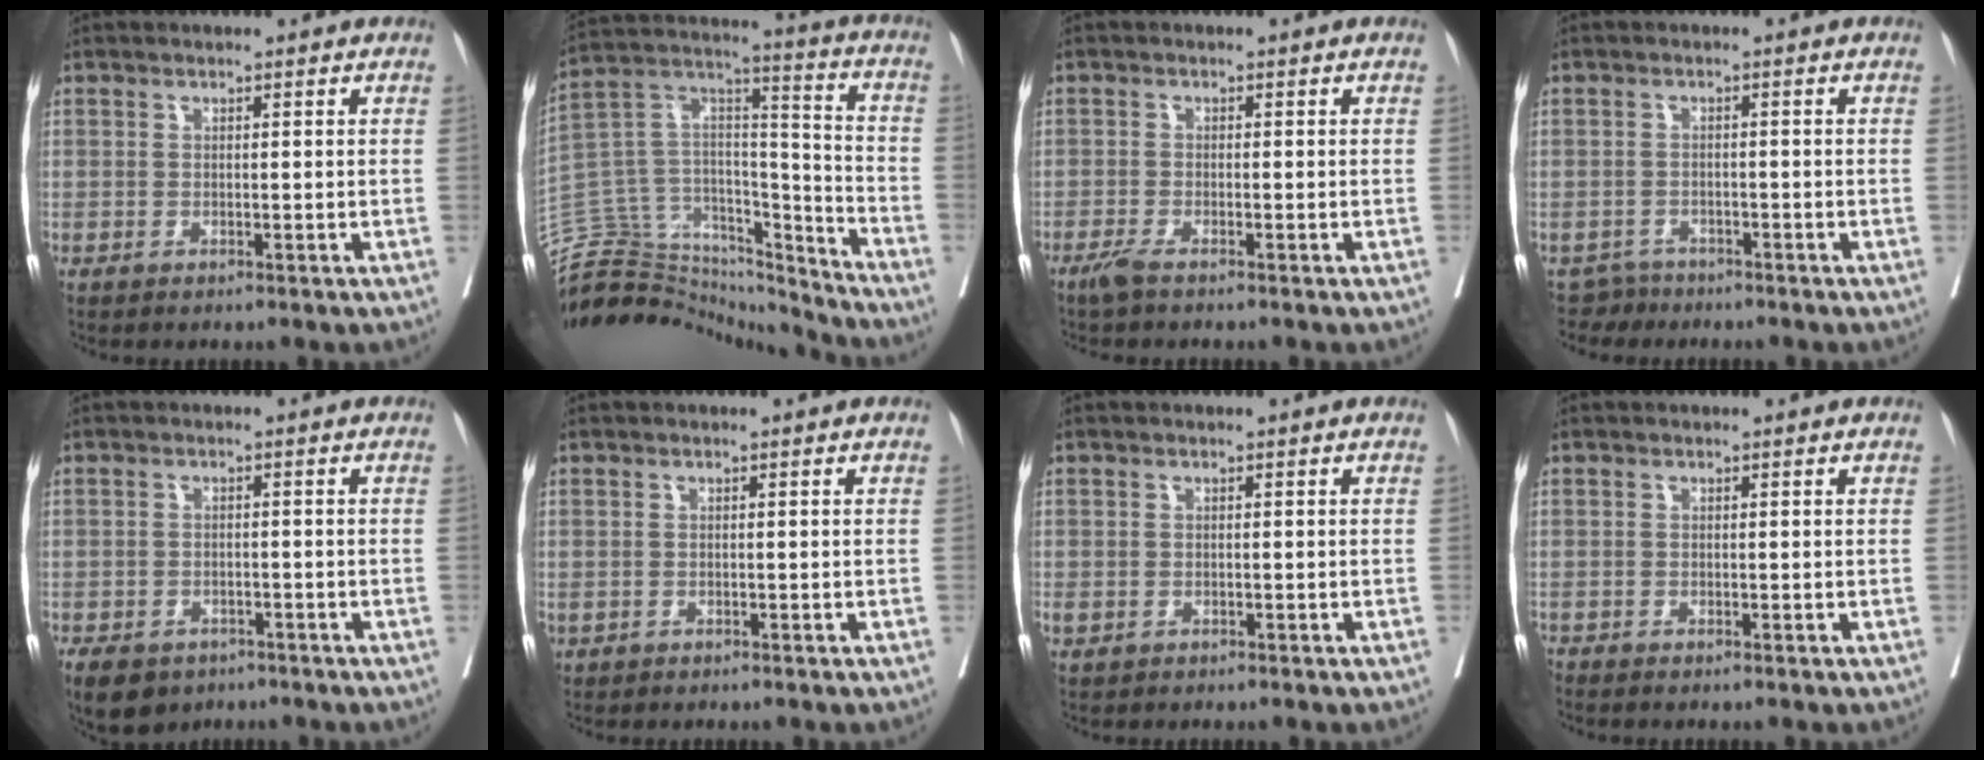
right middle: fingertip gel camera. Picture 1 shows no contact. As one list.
[{"total": 24.7, "force": [-22.8, 7.6, 5.6], "torque": [-0.147, 0.053, -0.362]}, {"total": 1.9, "force": [-1.5, 0.1, 1.2], "torque": [-0.028, -0.004, -0.032]}, {"total": 2.6, "force": [-2.2, 1.0, -1.0], "torque": [0.017, 0.000, -0.039]}, {"total": 10.8, "force": [-6.4, 7.7, 4.1], "torque": [-0.113, -0.013, -0.084]}, {"total": 0.8, "force": [-0.1, 0.7, 0.5], "torque": [-0.010, 0.002, 0.005]}, {"total": 2.2, "force": [-0.8, 1.6, 1.3], "torque": [-0.034, -0.001, -0.006]}, {"total": 0.0}]